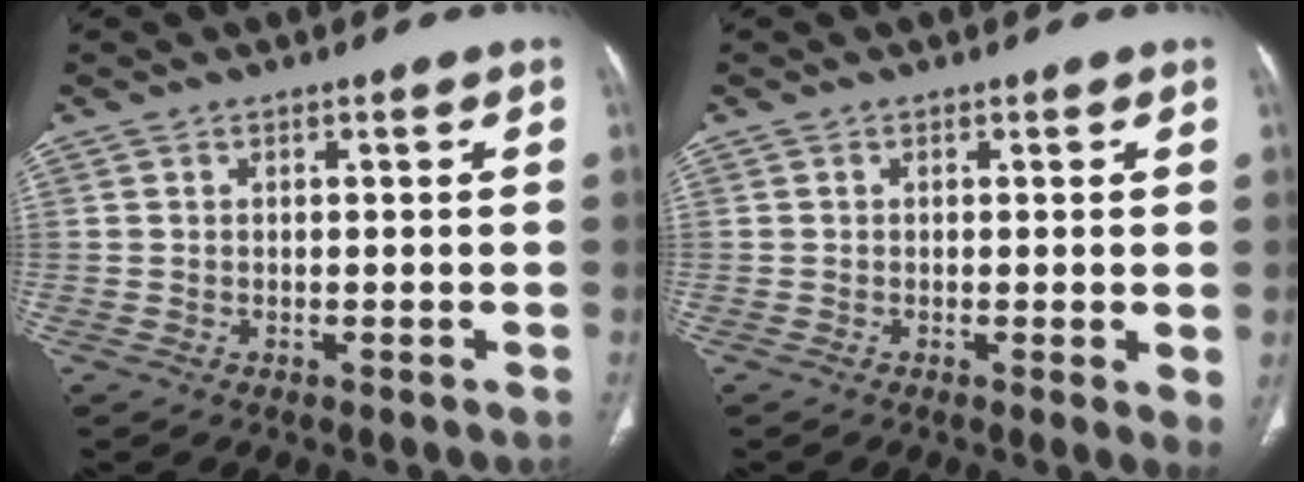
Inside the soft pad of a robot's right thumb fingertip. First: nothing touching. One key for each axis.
{"total": 2.7, "fx": 0.0, "fy": 0.6, "fz": 2.6, "tx": -0.040, "ty": -0.010, "tz": -0.004}